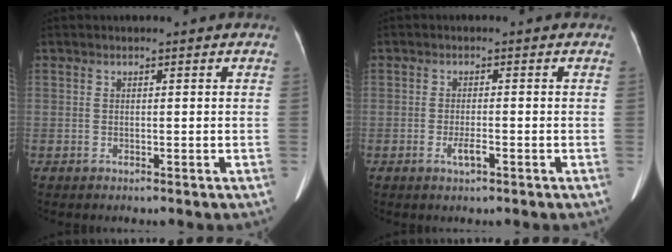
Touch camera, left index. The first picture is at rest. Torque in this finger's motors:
{"motor_torque": [0.40, 0.34, 0.19, 0.06]}